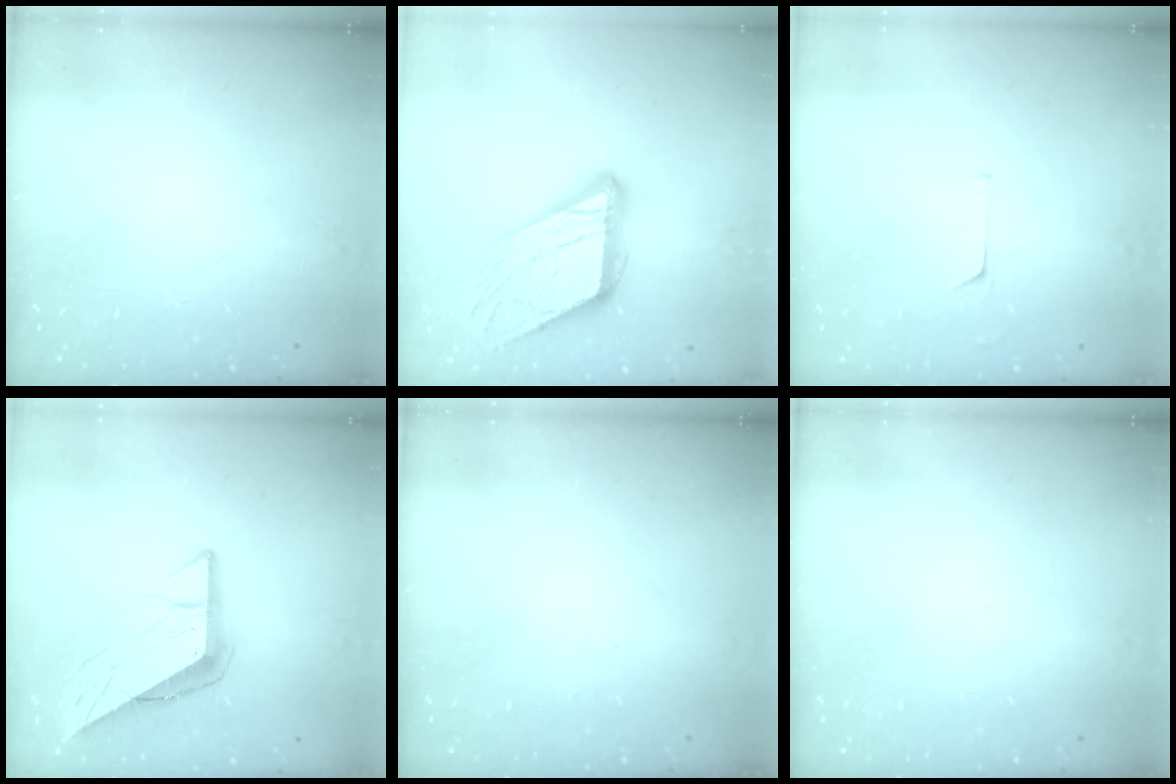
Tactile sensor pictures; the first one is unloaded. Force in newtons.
{"total": 20.3, "press": 20.2, "slide": 2.2}
{"total": 3.8, "press": 3.8, "slide": 0.3}
{"total": 10.2, "press": 10.1, "slide": 1.3}
{"total": 0.0}
{"total": 0.0}